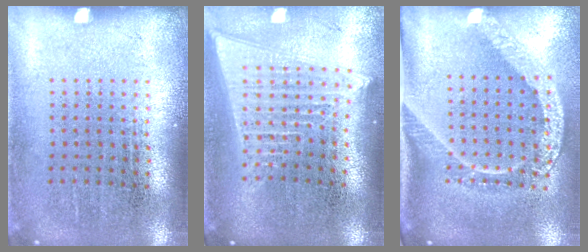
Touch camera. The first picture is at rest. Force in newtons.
{"total": 2.0, "press": 1.7, "slide": 1.1}
{"total": 2.0, "press": 1.5, "slide": 1.3}